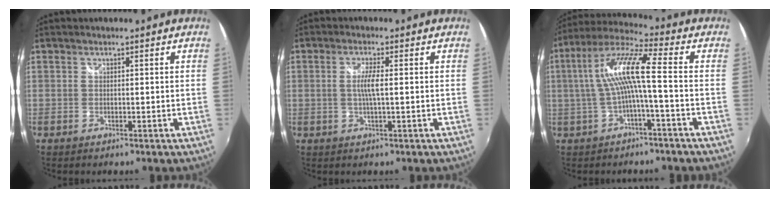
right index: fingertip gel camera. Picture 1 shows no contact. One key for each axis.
{"total": 3.6, "fx": 0.0, "fy": 0.1, "fz": 3.6, "tx": -0.068, "ty": -0.002, "tz": 0.000}
{"total": 11.0, "fx": -0.9, "fy": 0.8, "fz": 11.0, "tx": -0.221, "ty": 0.018, "tz": -0.014}